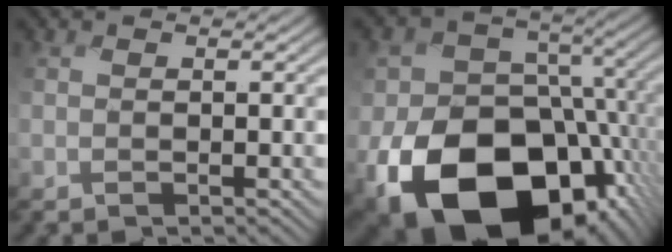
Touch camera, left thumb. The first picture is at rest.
{"total": 21.4, "force": [-9.1, 15.6, 11.5], "torque": [-0.218, -0.046, -0.140]}